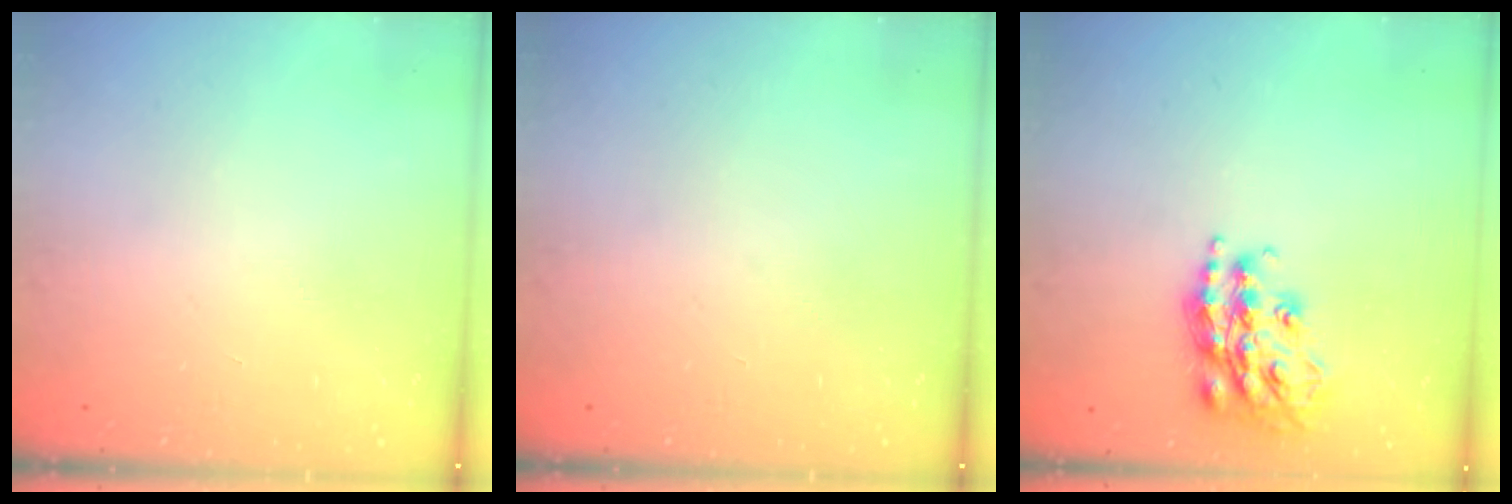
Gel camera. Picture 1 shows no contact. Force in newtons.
{"total": 0.0}
{"total": 17.5, "press": 17.5, "slide": 1.0}